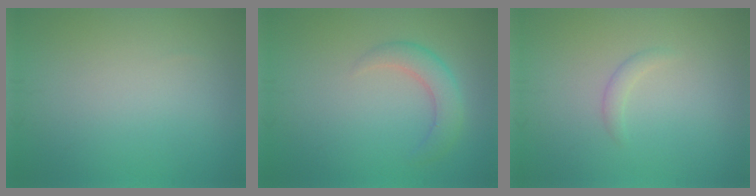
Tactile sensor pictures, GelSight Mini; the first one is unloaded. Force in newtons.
{"total": 2.8, "press": 2.8, "slide": 0.1}
{"total": 1.0, "press": 1.0, "slide": 0.0}